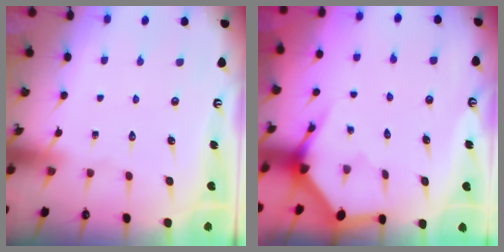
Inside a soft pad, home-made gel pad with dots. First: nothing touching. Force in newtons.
{"total": 3.6, "press": 3.6, "slide": 0.1}